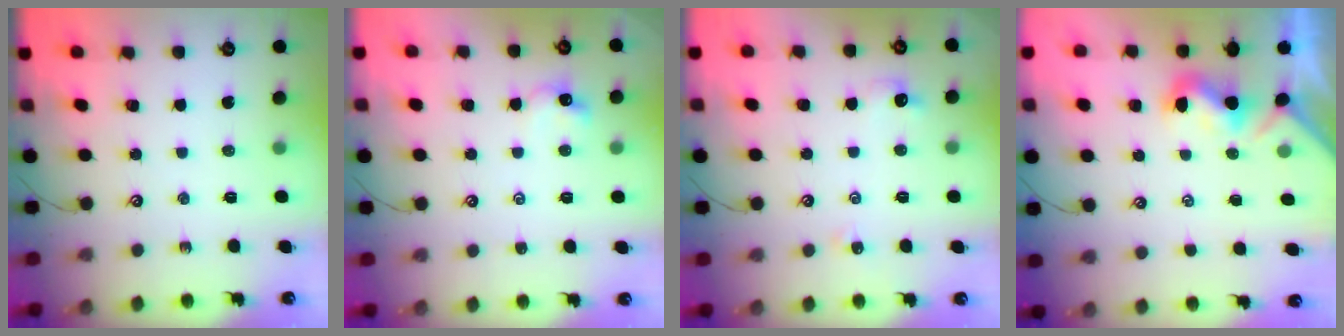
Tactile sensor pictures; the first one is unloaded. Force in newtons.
{"total": 1.7, "press": 1.7, "slide": 0.3}
{"total": 2.3, "press": 2.3, "slide": 0.6}
{"total": 1.1, "press": 1.0, "slide": 0.5}